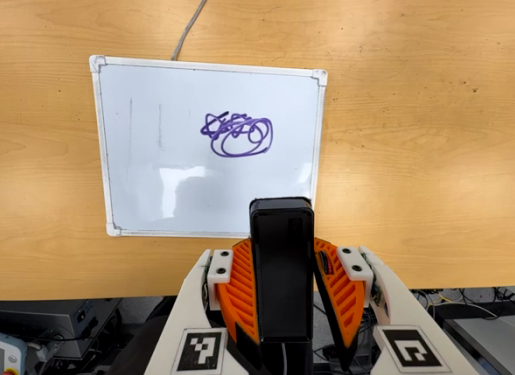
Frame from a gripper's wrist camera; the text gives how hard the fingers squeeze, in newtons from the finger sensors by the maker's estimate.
{"total": 5.7, "left": 4.9, "right": 6.6}